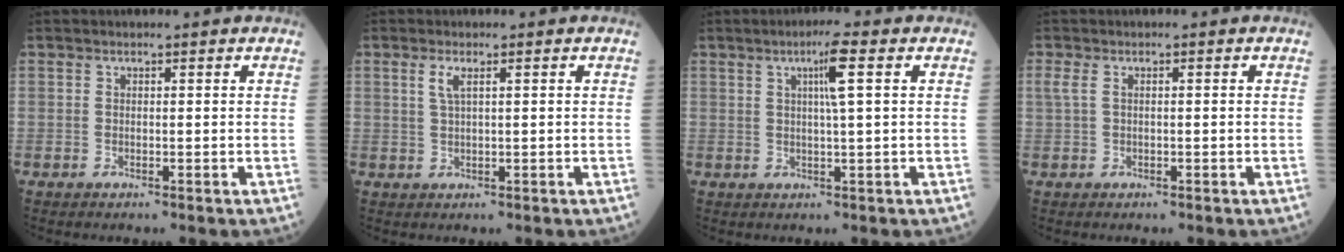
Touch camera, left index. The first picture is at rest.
{"total": 2.0, "force": [0.8, 0.2, 1.9], "torque": [-0.045, 0.000, 0.017]}
{"total": 4.3, "force": [1.4, -0.7, 4.1], "torque": [-0.070, -0.002, 0.021]}
{"total": 1.5, "force": [0.3, 0.5, 1.4], "torque": [-0.040, 0.011, 0.010]}